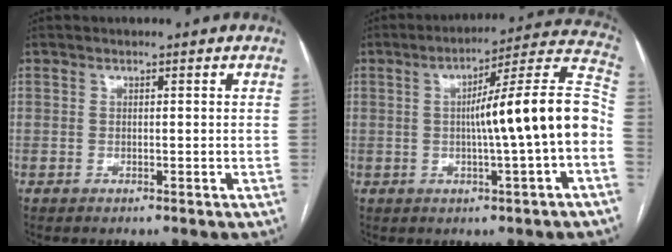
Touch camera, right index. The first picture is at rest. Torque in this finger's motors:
{"motor_torque": [1.16, -0.20, 0.72, 0.19]}